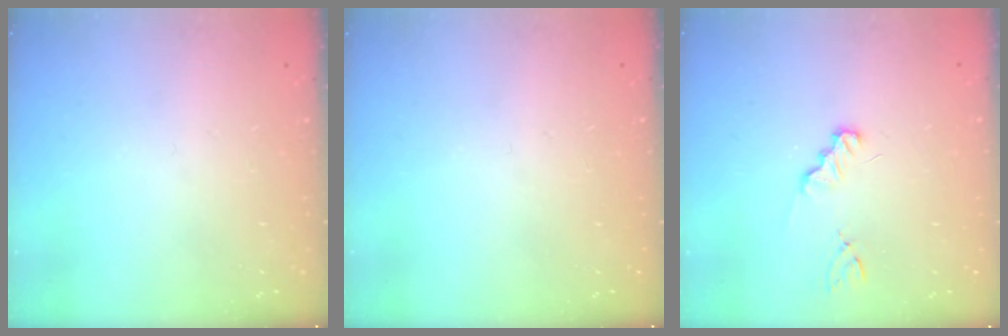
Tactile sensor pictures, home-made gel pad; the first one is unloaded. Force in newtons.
{"total": 0.0}
{"total": 1.2, "press": 1.2, "slide": 0.1}